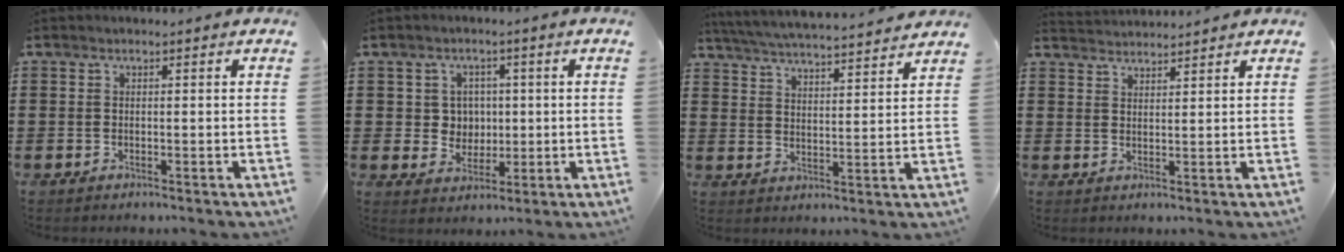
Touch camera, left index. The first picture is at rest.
{"total": 4.4, "force": [0.8, 4.1, 1.4], "torque": [-0.048, 0.013, 0.011]}
{"total": 5.1, "force": [5.0, -0.5, 0.9], "torque": [-0.042, -0.037, 0.084]}
{"total": 2.4, "force": [2.4, -0.1, -0.4], "torque": [0.000, -0.005, 0.047]}